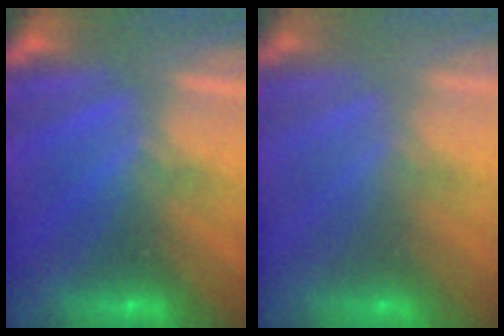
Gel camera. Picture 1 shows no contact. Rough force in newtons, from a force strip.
{"total": 7.1}